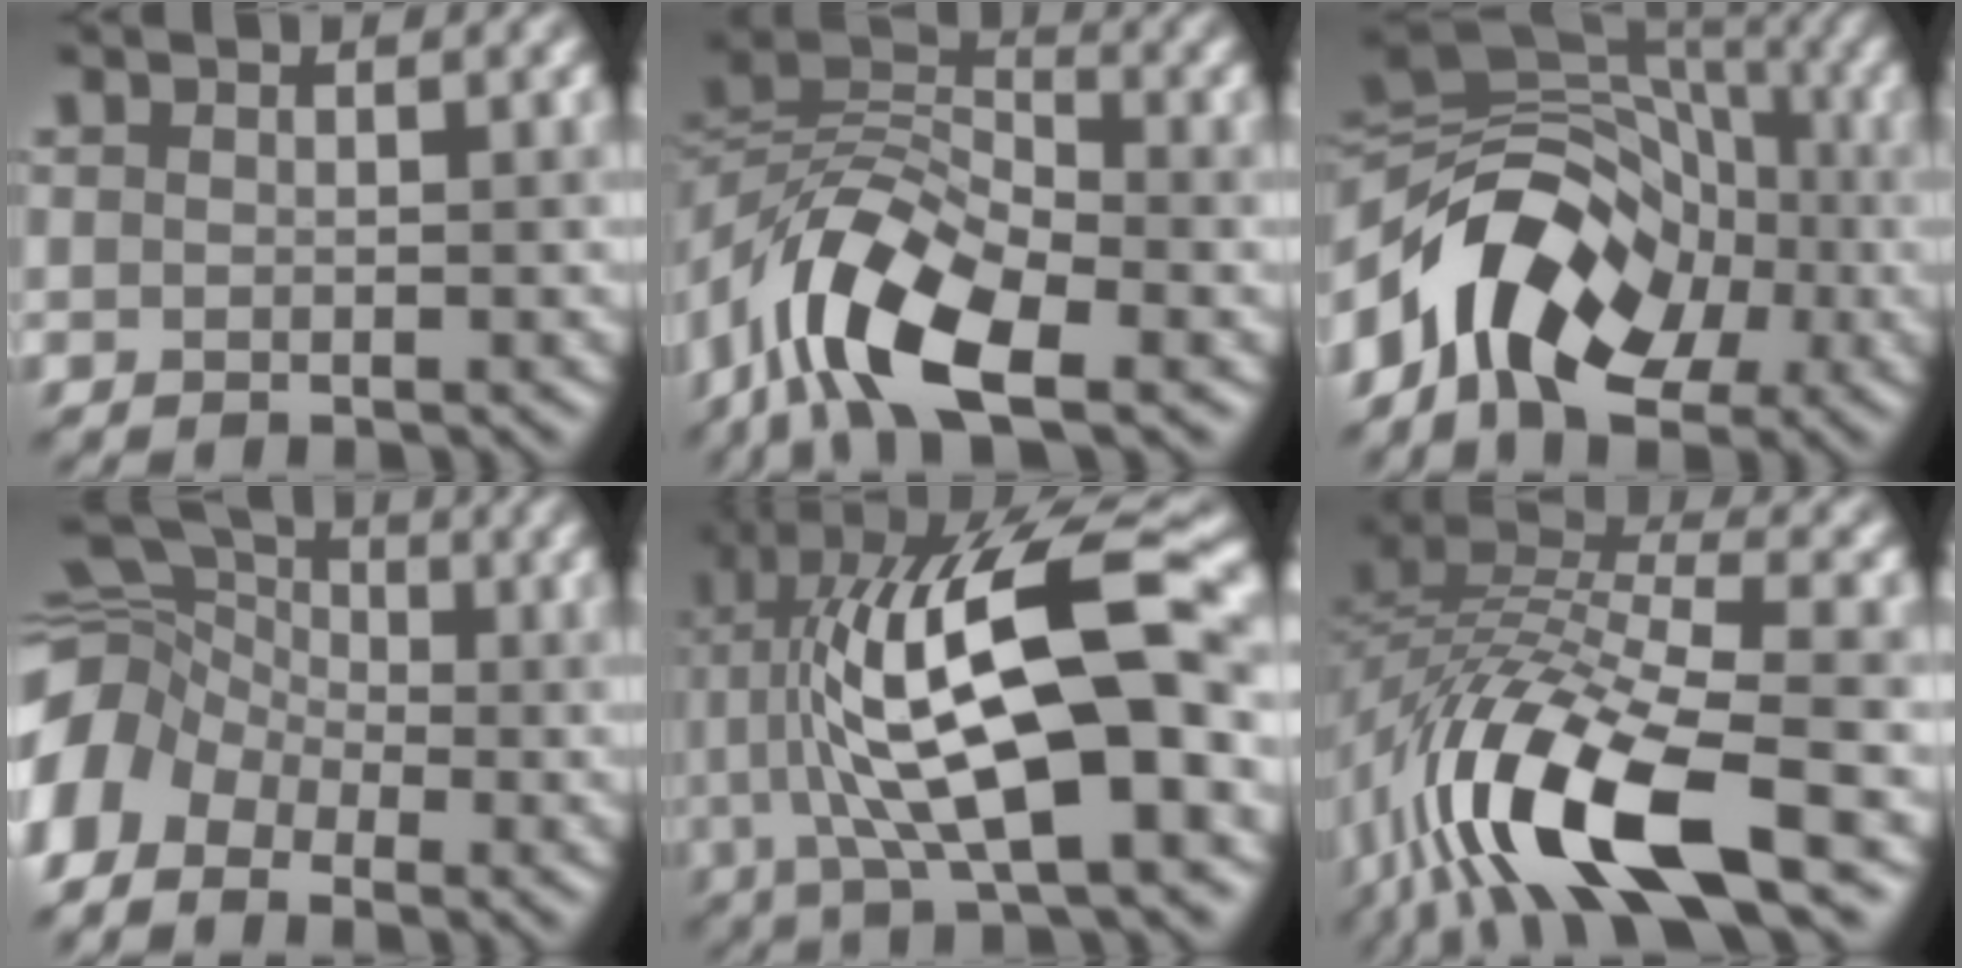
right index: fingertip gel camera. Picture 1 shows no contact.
{"total": 11.1, "force": [-5.4, 5.1, 8.3], "torque": [-0.147, 0.013, -0.111]}
{"total": 11.0, "force": [-4.0, 7.4, 7.1], "torque": [-0.112, 0.012, -0.083]}
{"total": 7.8, "force": [-2.9, 5.8, 4.3], "torque": [-0.076, 0.003, -0.058]}
{"total": 15.8, "force": [0.9, 4.5, 15.1], "torque": [-0.253, 0.022, 0.014]}
{"total": 12.5, "force": [-6.3, 4.0, 10.1], "torque": [-0.202, 0.002, -0.123]}